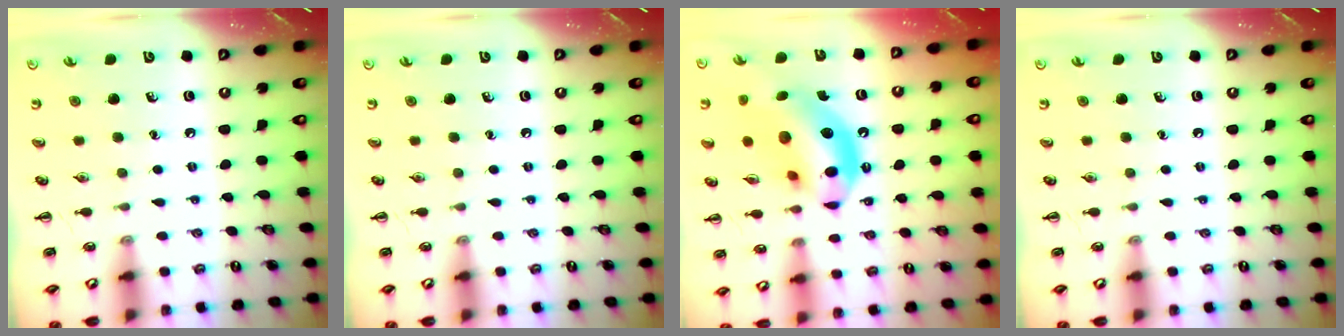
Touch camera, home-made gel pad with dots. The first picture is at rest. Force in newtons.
{"total": 0.0}
{"total": 18.0, "press": 17.5, "slide": 4.5}
{"total": 0.0}